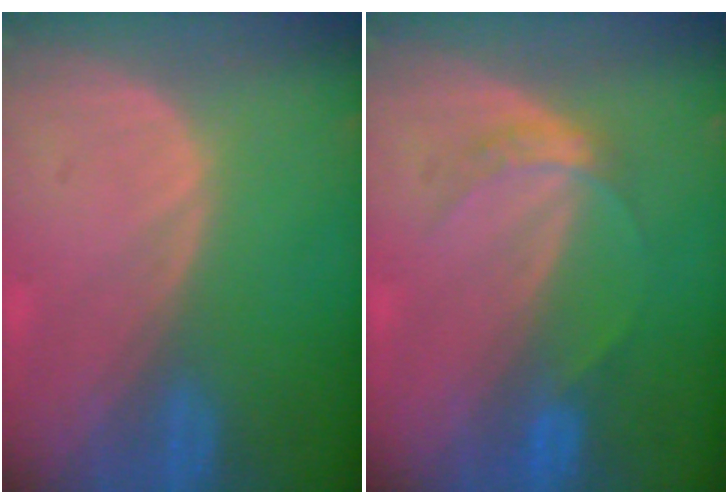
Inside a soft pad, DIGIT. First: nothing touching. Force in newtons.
{"total": 3.1, "press": 3.1, "slide": 0.5}